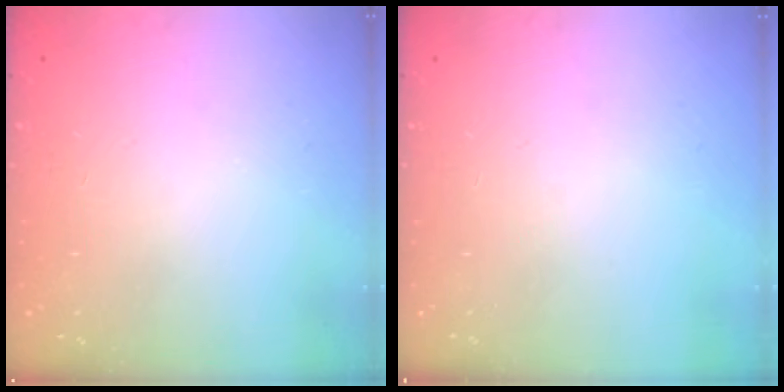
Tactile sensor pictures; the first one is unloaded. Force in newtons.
{"total": 0.0}